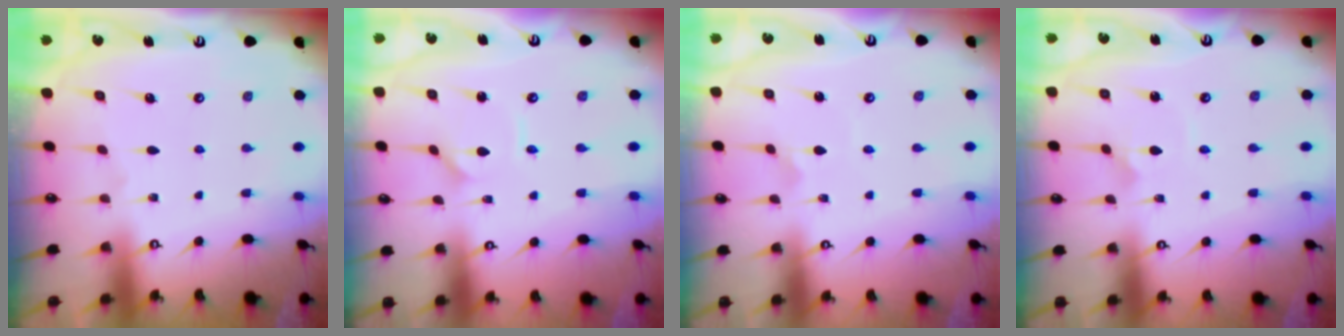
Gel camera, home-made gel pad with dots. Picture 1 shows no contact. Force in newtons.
{"total": 1.1, "press": 1.1, "slide": 0.1}
{"total": 1.7, "press": 1.7, "slide": 0.1}
{"total": 2.5, "press": 2.5, "slide": 0.2}